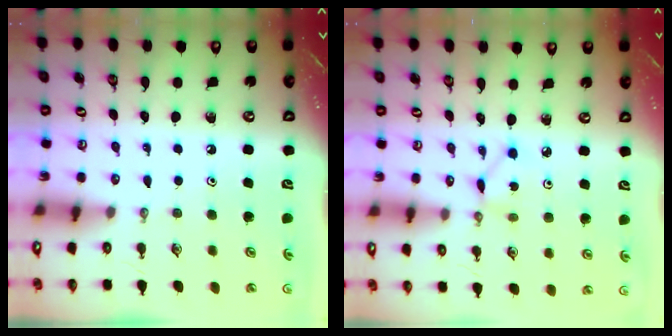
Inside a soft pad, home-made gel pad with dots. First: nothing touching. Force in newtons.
{"total": 2.3, "press": 2.3, "slide": 0.2}